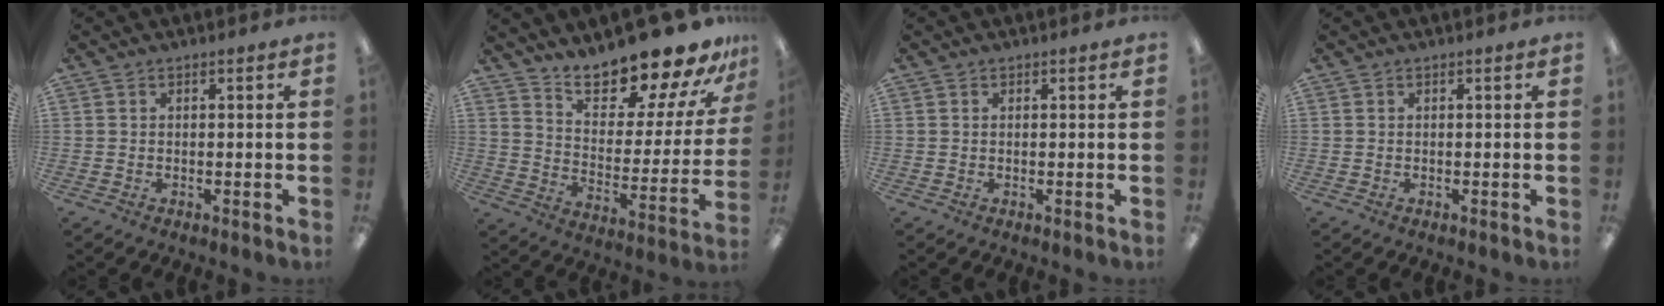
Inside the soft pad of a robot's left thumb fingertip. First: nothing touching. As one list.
[{"total": 18.2, "force": [16.6, 3.9, 6.2], "torque": [-0.095, -0.137, 0.281]}, {"total": 0.0}, {"total": 0.0}]